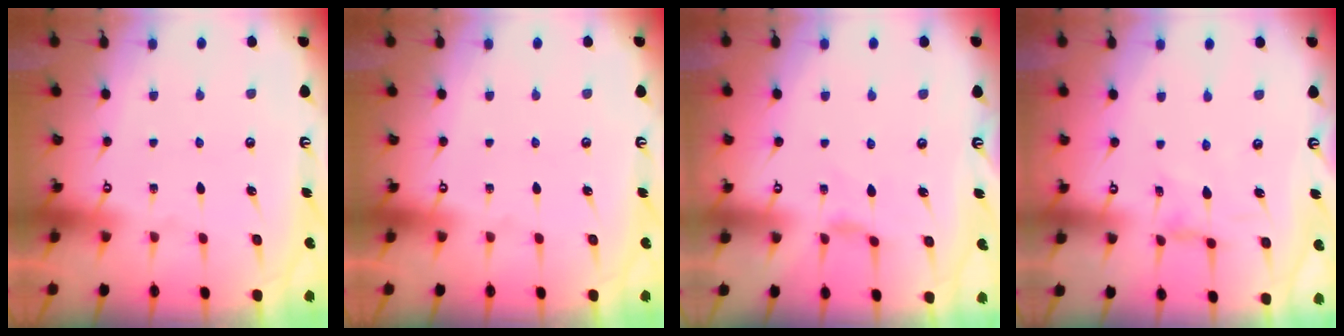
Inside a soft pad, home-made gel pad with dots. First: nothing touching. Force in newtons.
{"total": 0.0}
{"total": 1.0, "press": 0.9, "slide": 0.4}
{"total": 1.4, "press": 1.3, "slide": 0.3}